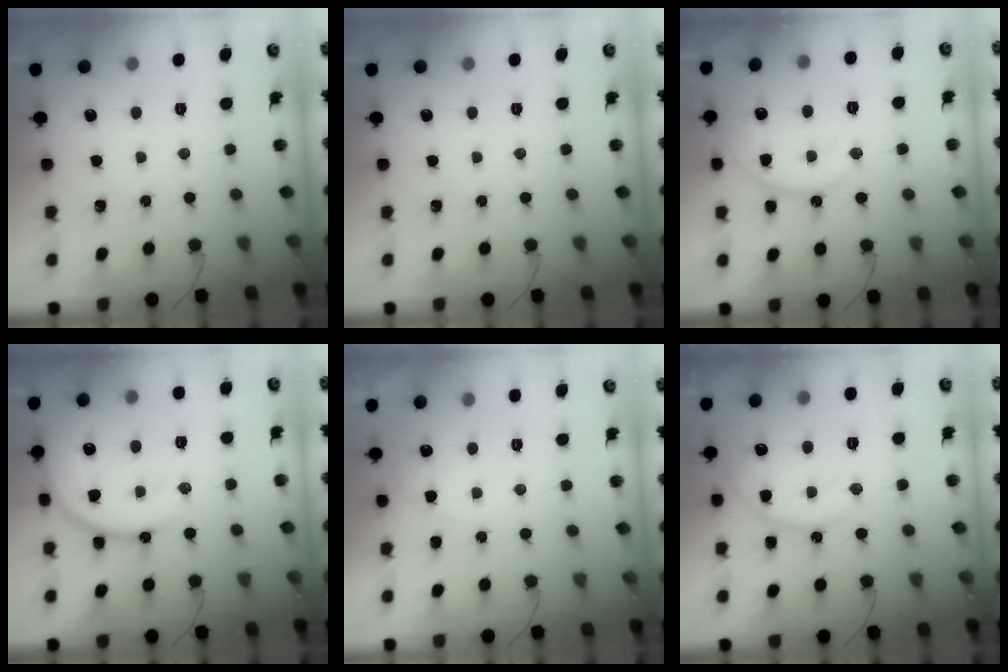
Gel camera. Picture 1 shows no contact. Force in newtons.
{"total": 0.0}
{"total": 13.5, "press": 13.4, "slide": 1.2}
{"total": 15.7, "press": 15.6, "slide": 2.0}
{"total": 4.2, "press": 4.2, "slide": 0.3}
{"total": 14.2, "press": 14.2, "slide": 1.2}